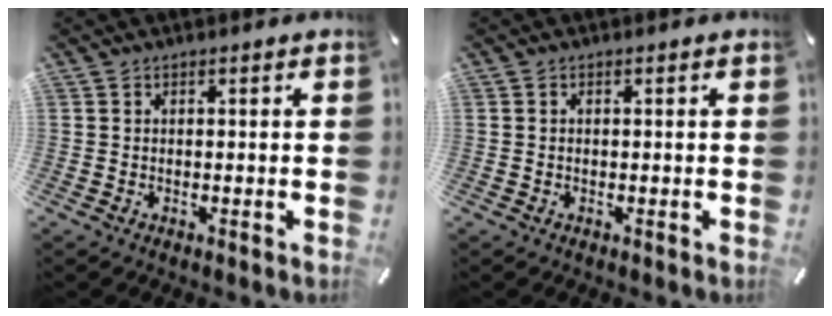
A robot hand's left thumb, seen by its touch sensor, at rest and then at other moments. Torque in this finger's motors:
{"motor_torque": [0.12, 0.06, -0.01, 0.09, 0.00]}